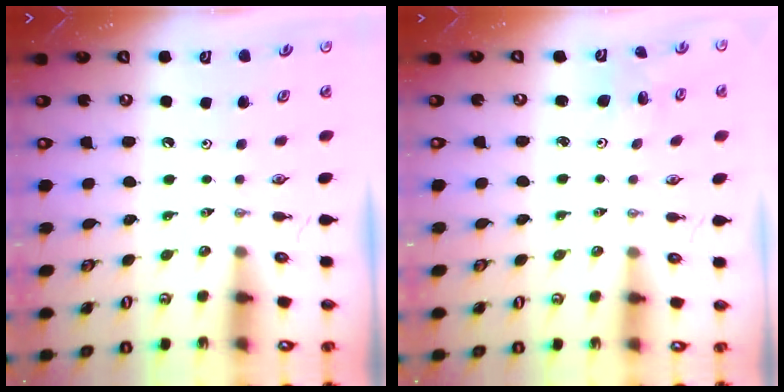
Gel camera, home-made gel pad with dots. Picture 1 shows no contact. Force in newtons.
{"total": 1.5, "press": 1.5, "slide": 0.1}